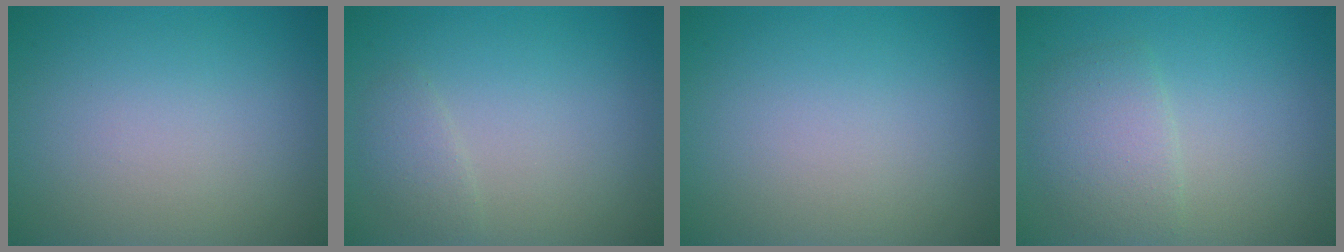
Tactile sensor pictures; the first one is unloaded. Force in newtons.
{"total": 1.3, "press": 1.3, "slide": 0.1}
{"total": 0.0}
{"total": 2.9, "press": 2.9, "slide": 0.1}